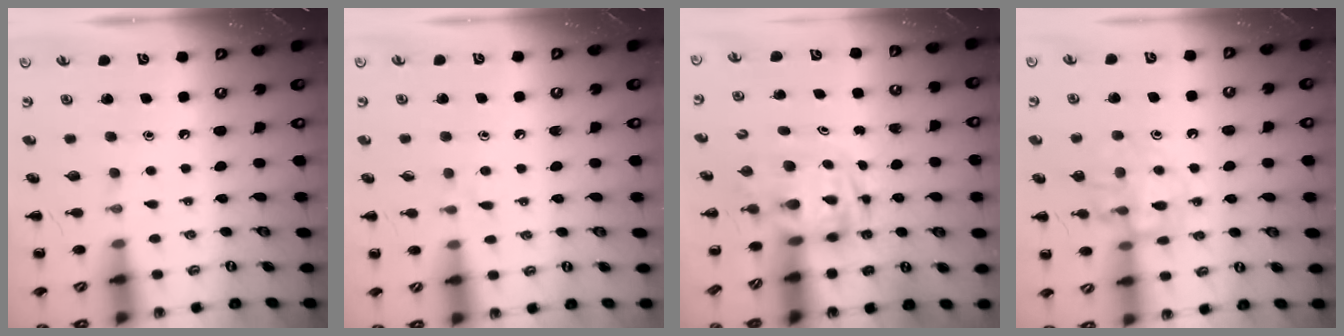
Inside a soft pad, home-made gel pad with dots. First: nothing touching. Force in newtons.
{"total": 3.6, "press": 3.3, "slide": 1.4}
{"total": 2.8, "press": 2.7, "slide": 0.5}
{"total": 14.9, "press": 14.7, "slide": 1.8}